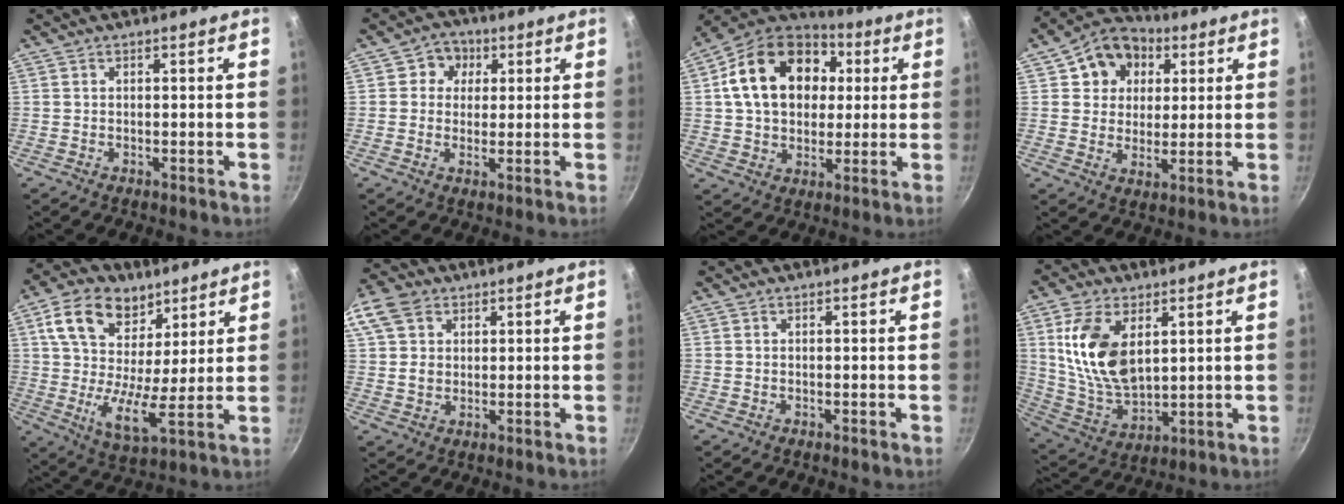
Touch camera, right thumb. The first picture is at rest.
{"total": 5.2, "force": [1.6, 4.7, 1.6], "torque": [0.013, -0.004, 0.015]}
{"total": 20.9, "force": [4.6, 15.4, 13.4], "torque": [-0.209, 0.022, 0.069]}
{"total": 11.8, "force": [4.3, 9.6, 5.3], "torque": [-0.057, -0.001, 0.061]}
{"total": 15.3, "force": [7.3, 9.2, 9.8], "torque": [-0.152, -0.030, 0.122]}
{"total": 10.7, "force": [4.5, 8.0, 5.5], "torque": [-0.108, 0.002, 0.079]}
{"total": 0.0}
{"total": 15.1, "force": [4.4, 8.6, 11.6], "torque": [-0.209, -0.029, 0.098]}